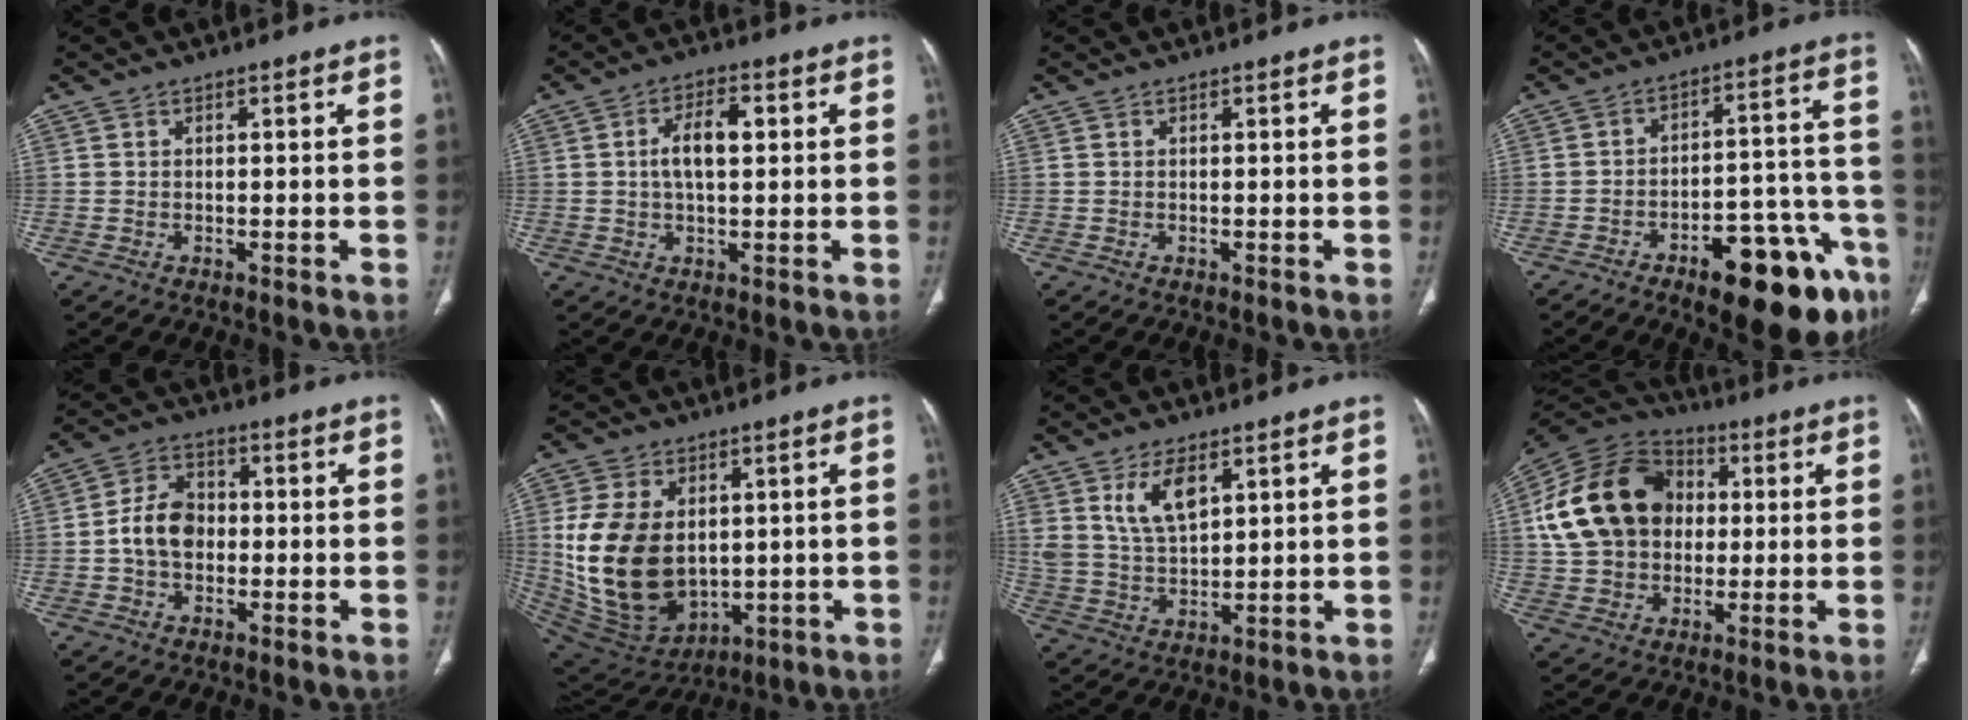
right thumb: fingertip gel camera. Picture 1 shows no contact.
{"total": 6.7, "force": [1.0, 3.3, 5.7], "torque": [-0.102, 0.012, 0.016]}
{"total": 0.0}
{"total": 19.4, "force": [-11.5, 6.5, 14.2], "torque": [-0.119, 0.080, -0.157]}
{"total": 8.1, "force": [-0.8, 6.0, 5.4], "torque": [-0.081, 0.020, -0.023]}
{"total": 19.1, "force": [1.3, 13.3, 13.6], "torque": [-0.246, -0.016, 0.056]}
{"total": 8.5, "force": [4.2, 4.3, 6.0], "torque": [-0.102, -0.022, 0.089]}
{"total": 20.2, "force": [2.7, 15.7, 12.4], "torque": [-0.223, 0.022, 0.045]}